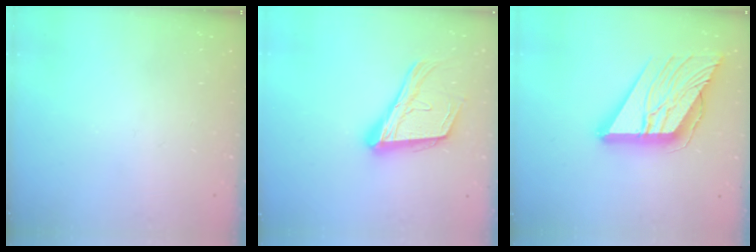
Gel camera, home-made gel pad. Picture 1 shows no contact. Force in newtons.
{"total": 17.9, "press": 17.3, "slide": 4.5}
{"total": 24.5, "press": 24.3, "slide": 3.0}